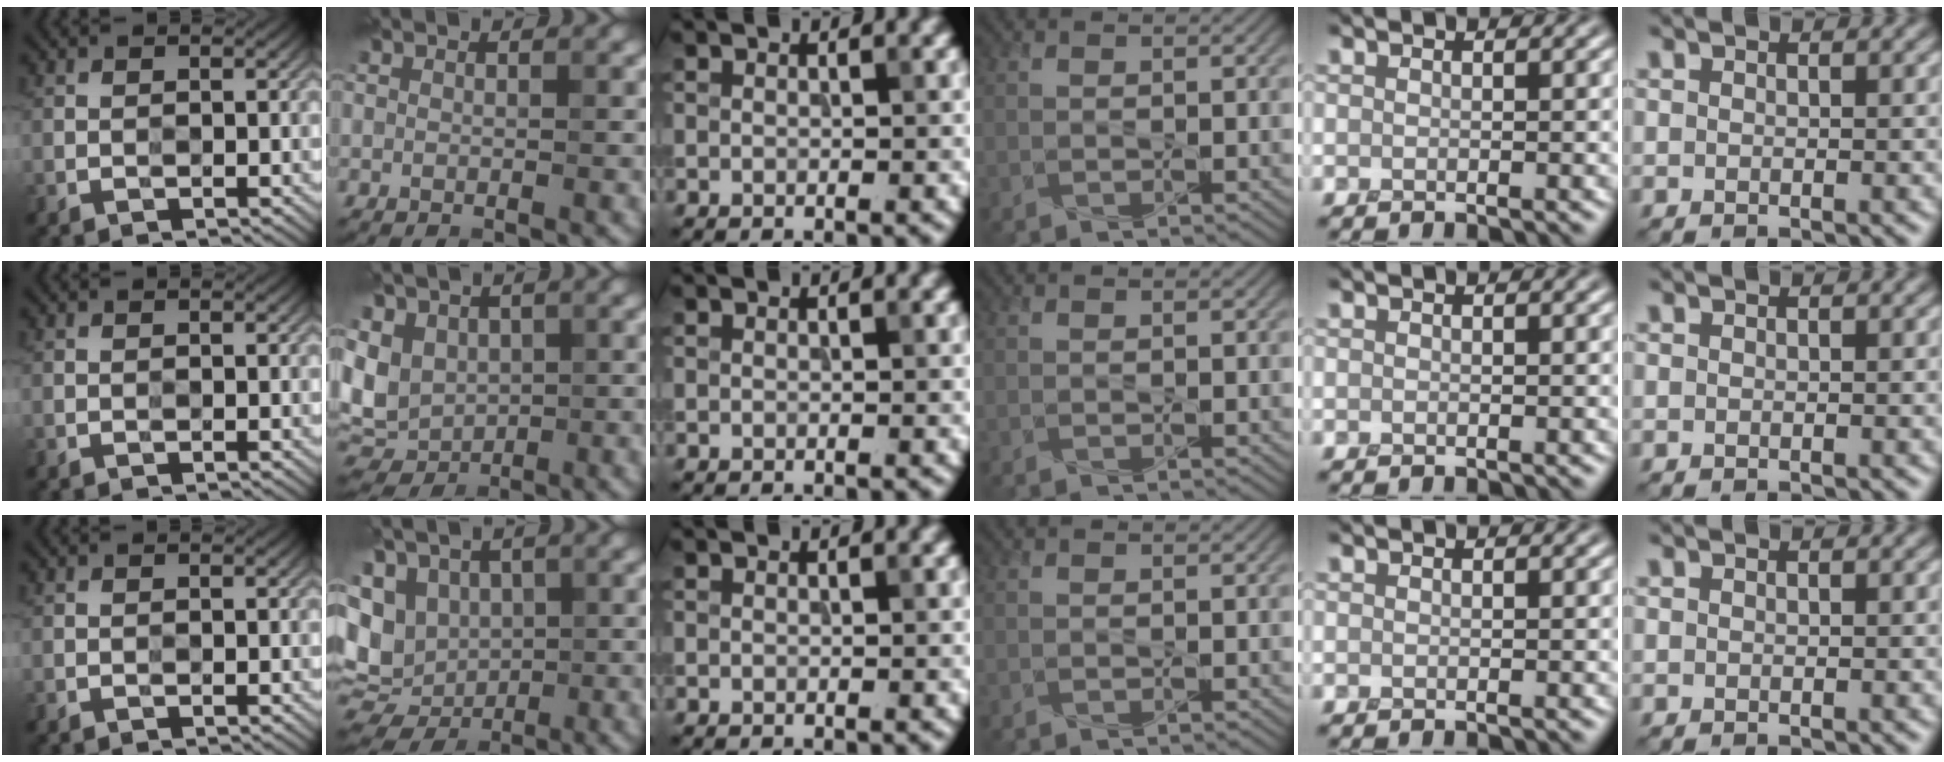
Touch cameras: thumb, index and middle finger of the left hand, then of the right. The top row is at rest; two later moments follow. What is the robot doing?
{"motion": "press", "object": "toy piano key"}